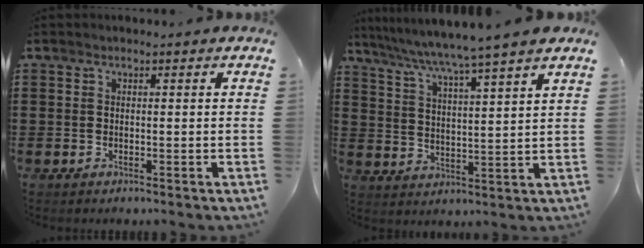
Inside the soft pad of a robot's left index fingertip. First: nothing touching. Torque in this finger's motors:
{"motor_torque": [0.37, 0.29, 0.86, 0.19]}